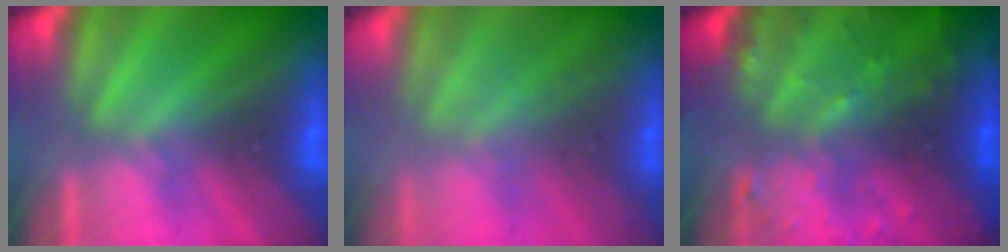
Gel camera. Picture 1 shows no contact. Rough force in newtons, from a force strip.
{"total": 1.7}
{"total": 5.9}